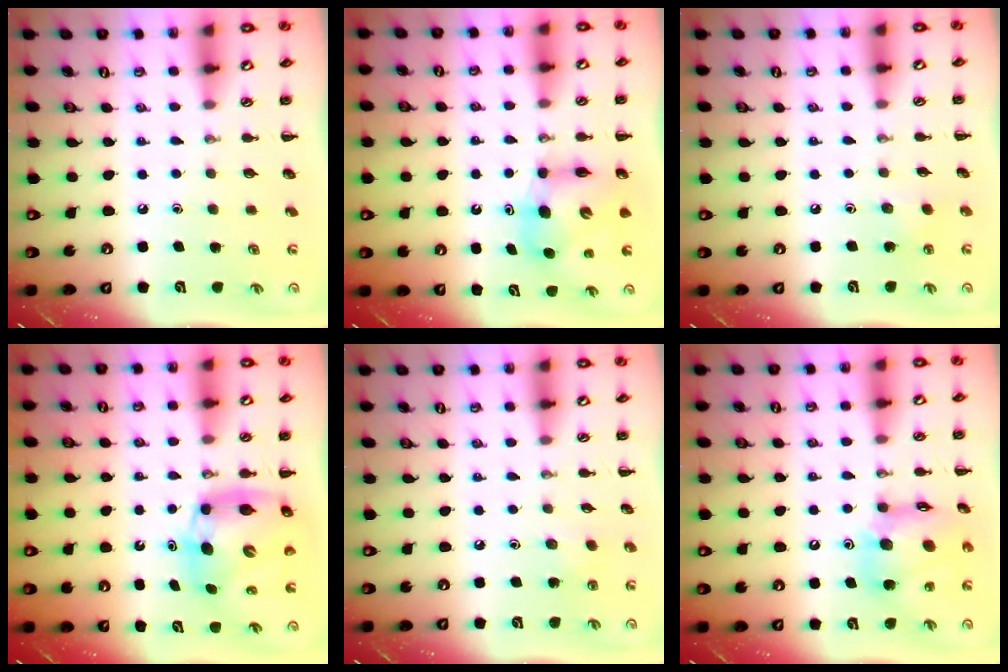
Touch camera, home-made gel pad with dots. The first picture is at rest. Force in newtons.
{"total": 7.1, "press": 7.1, "slide": 0.8}
{"total": 6.3, "press": 6.0, "slide": 1.7}
{"total": 9.3, "press": 9.0, "slide": 2.3}
{"total": 3.0, "press": 2.8, "slide": 1.0}
{"total": 15.3, "press": 15.1, "slide": 2.5}